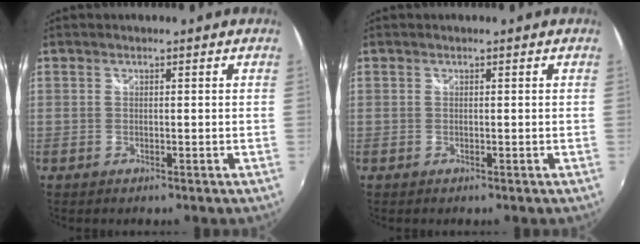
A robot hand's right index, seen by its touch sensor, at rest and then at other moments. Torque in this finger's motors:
{"motor_torque": [-0.06, -0.03, 0.00, 0.00]}